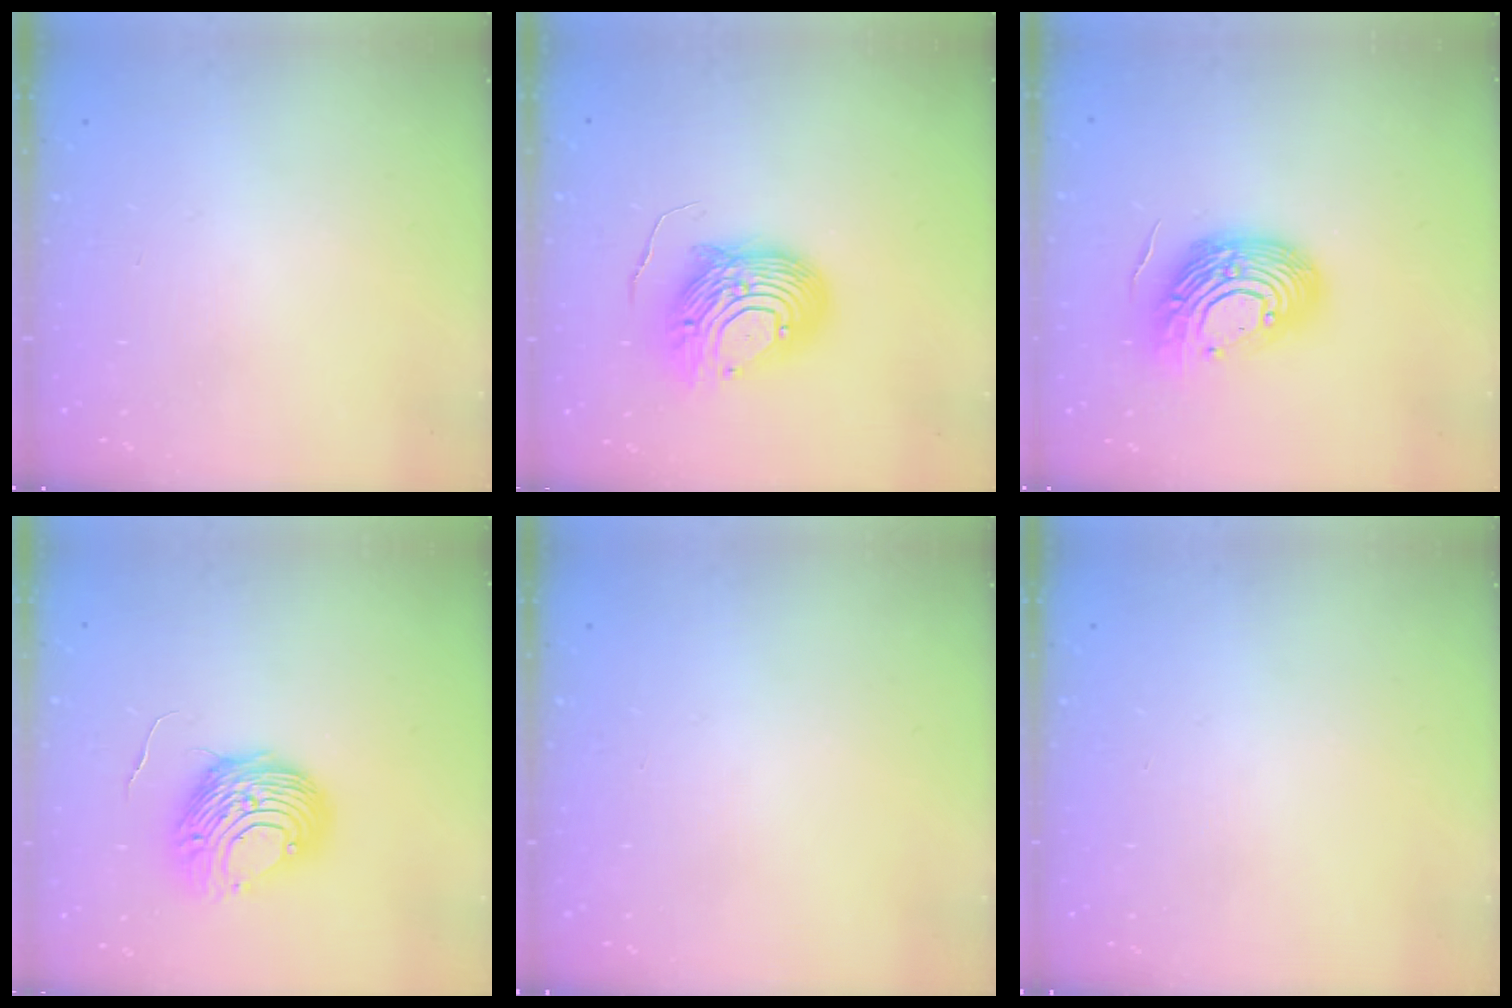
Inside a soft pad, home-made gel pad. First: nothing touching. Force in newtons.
{"total": 12.1, "press": 12.0, "slide": 1.2}
{"total": 17.4, "press": 17.3, "slide": 2.1}
{"total": 9.7, "press": 9.6, "slide": 1.1}
{"total": 0.0}
{"total": 0.0}